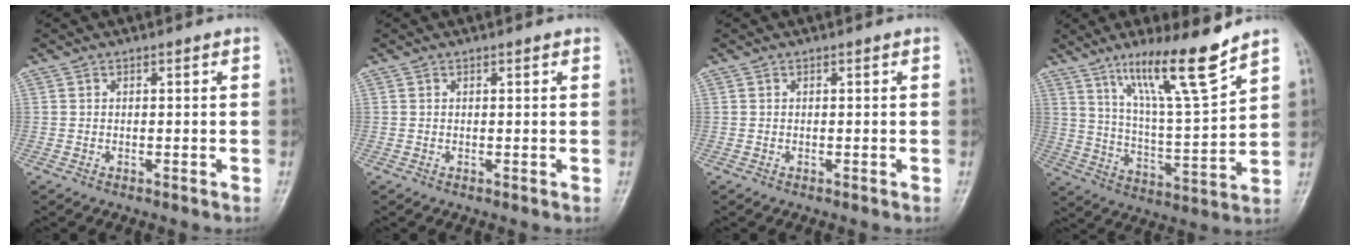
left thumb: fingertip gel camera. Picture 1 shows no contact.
{"total": 0.6, "force": [0.4, 0.2, 0.4], "torque": [-0.006, -0.001, 0.003]}
{"total": 0.0}
{"total": 14.5, "force": [10.1, 1.2, 10.4], "torque": [-0.173, -0.065, 0.183]}